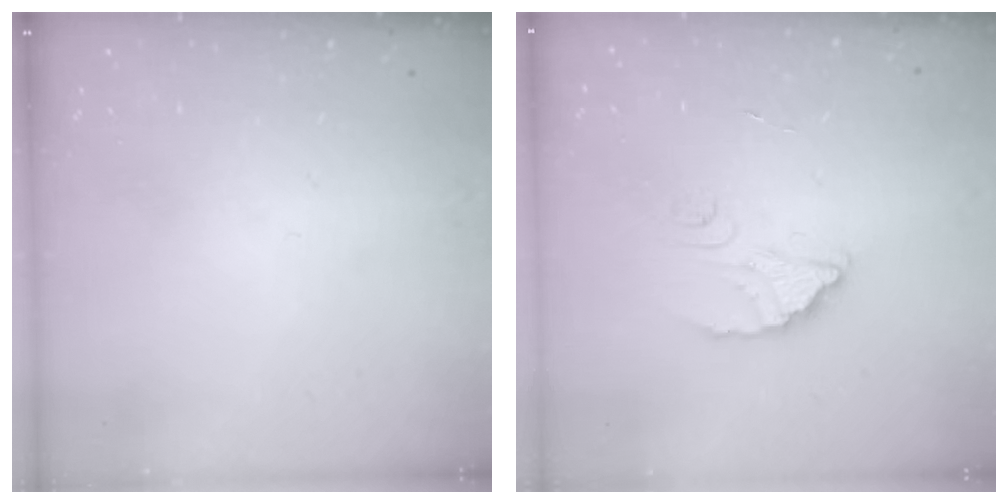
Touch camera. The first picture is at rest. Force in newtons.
{"total": 2.3, "press": 2.3, "slide": 0.0}